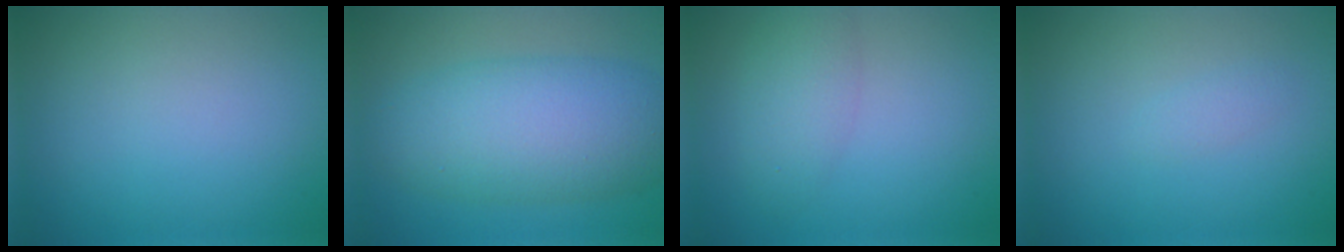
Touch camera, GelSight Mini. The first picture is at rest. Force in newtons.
{"total": 8.5, "press": 8.5, "slide": 0.1}
{"total": 3.0, "press": 3.0, "slide": 0.0}
{"total": 0.8, "press": 0.8, "slide": 0.1}